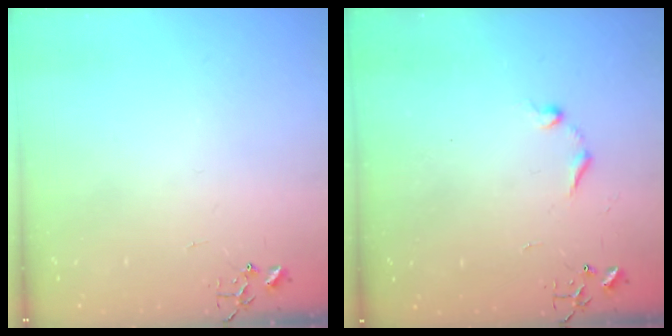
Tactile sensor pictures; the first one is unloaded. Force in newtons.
{"total": 7.1, "press": 7.1, "slide": 0.8}